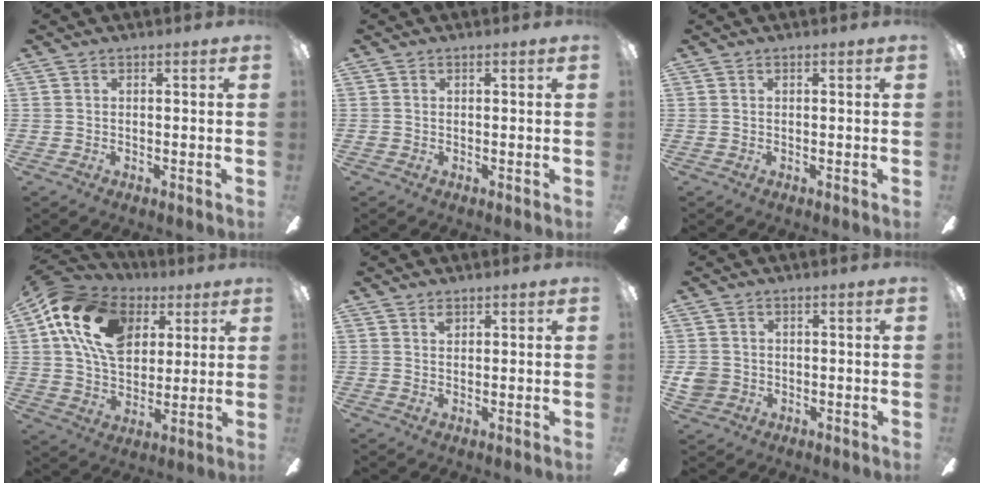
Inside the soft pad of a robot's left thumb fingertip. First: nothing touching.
{"total": 0.7, "force": [0.1, 0.6, 0.2], "torque": [-0.004, 0.005, 0.001]}
{"total": 0.0}
{"total": 18.6, "force": [7.3, 12.6, 11.5], "torque": [-0.219, 0.002, 0.136]}
{"total": 1.7, "force": [1.3, 0.9, 0.7], "torque": [-0.007, -0.004, 0.023]}
{"total": 3.9, "force": [-0.2, 3.7, 1.3], "torque": [-0.023, 0.004, -0.004]}